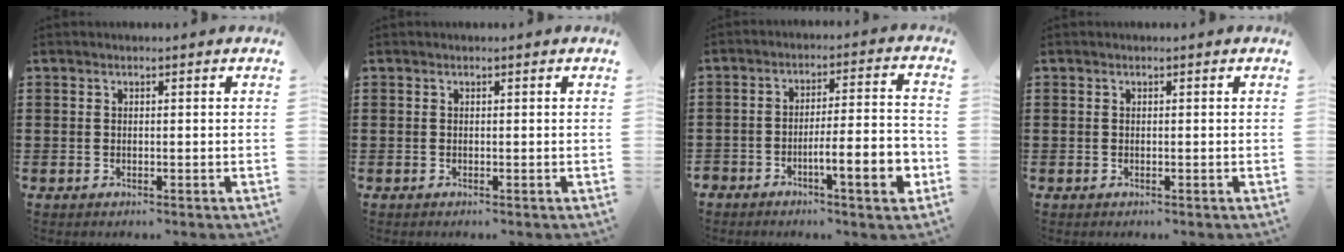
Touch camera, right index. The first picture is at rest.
{"total": 0.0}
{"total": 7.6, "force": [-3.7, 1.3, 6.5], "torque": [-0.090, -0.005, -0.067]}
{"total": 0.0}